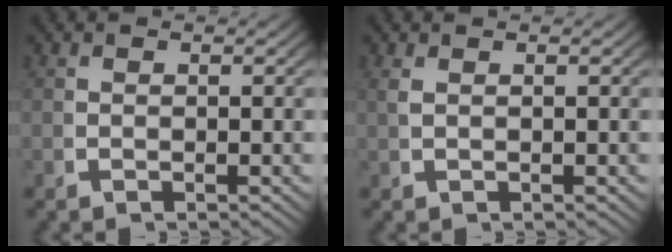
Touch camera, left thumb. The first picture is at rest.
{"total": 0.8, "force": [0.5, -0.2, 0.5], "torque": [-0.016, 0.000, 0.017]}